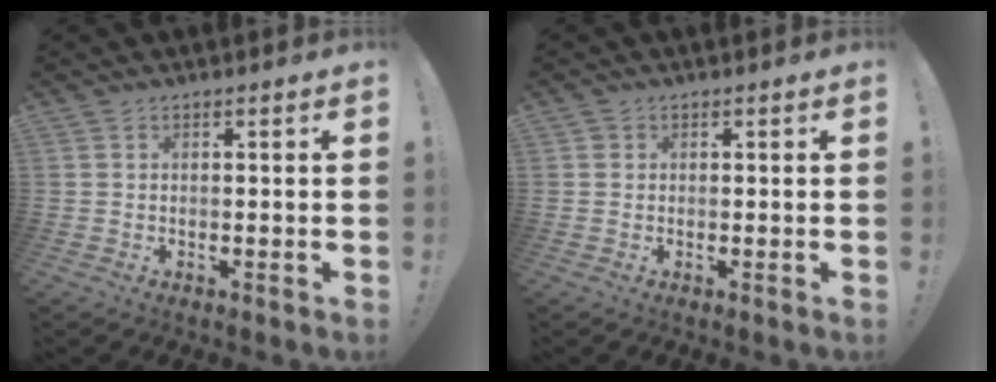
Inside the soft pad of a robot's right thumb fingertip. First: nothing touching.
{"total": 0.9, "force": [0.4, 0.8, 0.1], "torque": [0.000, 0.001, 0.006]}